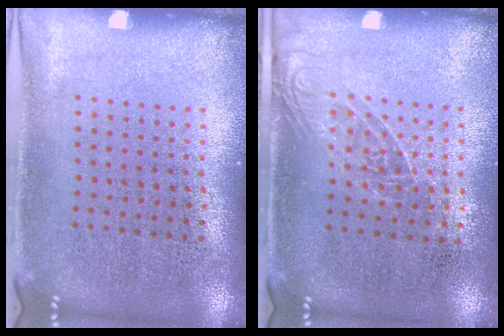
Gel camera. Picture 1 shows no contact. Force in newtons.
{"total": 1.4, "press": 1.0, "slide": 0.9}